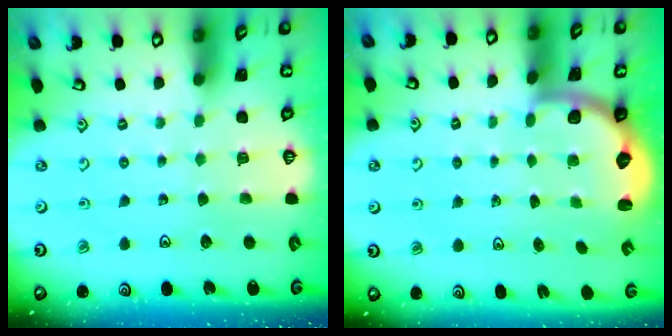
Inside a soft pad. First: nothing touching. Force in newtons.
{"total": 2.5, "press": 2.2, "slide": 1.3}